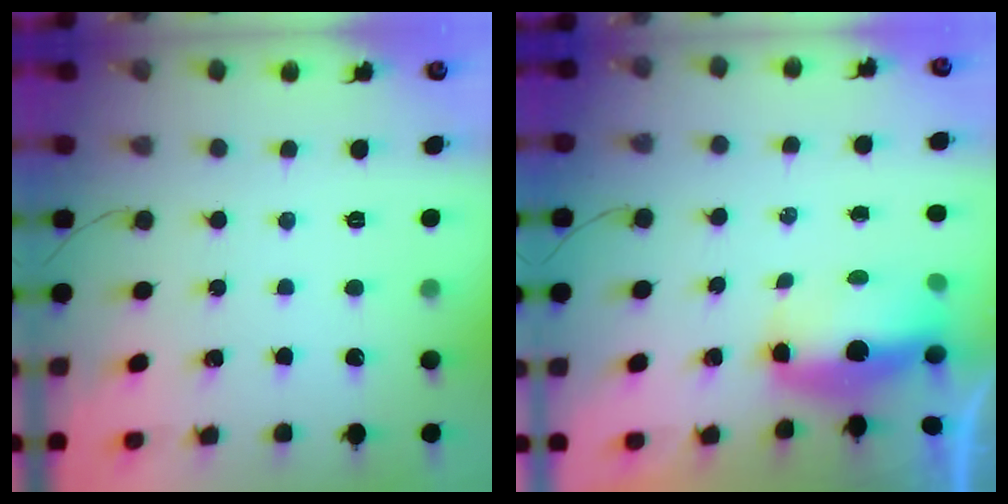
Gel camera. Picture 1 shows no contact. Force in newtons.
{"total": 8.7, "press": 7.0, "slide": 5.1}